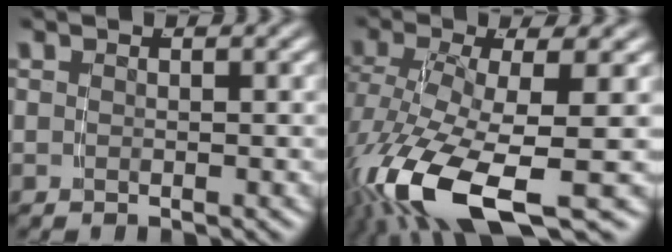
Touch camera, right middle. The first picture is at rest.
{"total": 9.2, "force": [-4.2, 3.3, 7.5], "torque": [-0.171, -0.054, -0.035]}